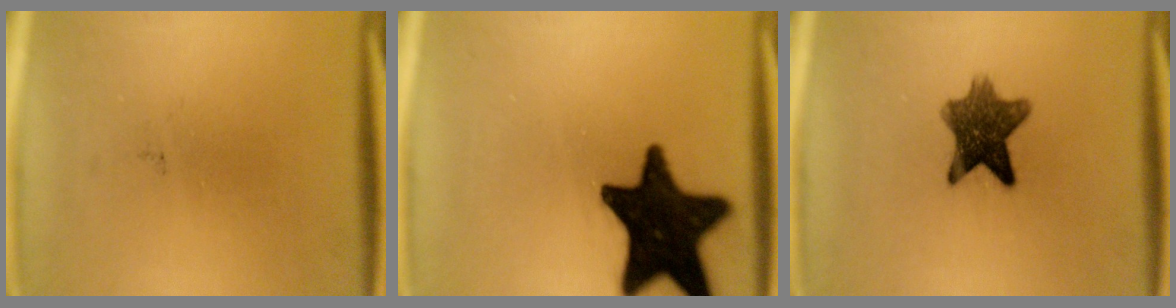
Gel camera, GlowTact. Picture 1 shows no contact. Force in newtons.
{"total": 19.6}
{"total": 8.9}